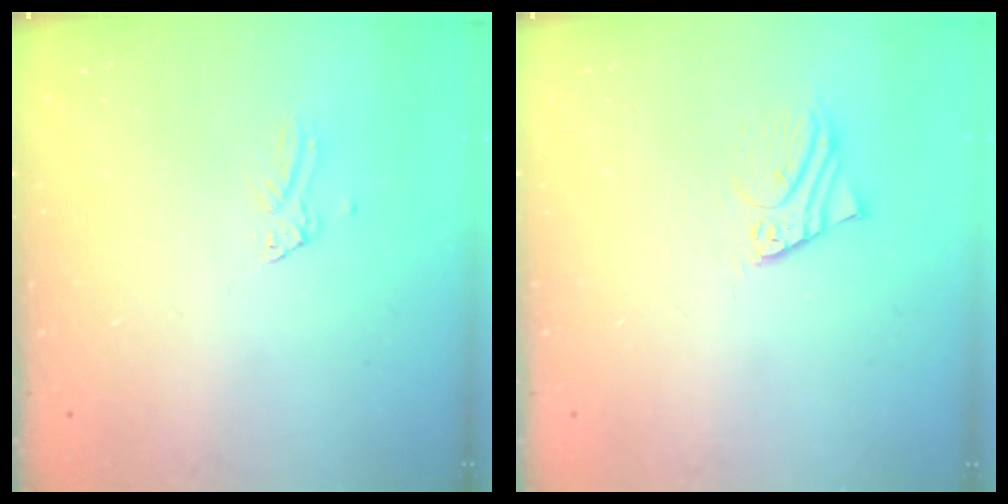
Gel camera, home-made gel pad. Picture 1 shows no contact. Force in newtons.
{"total": 2.4, "press": 2.4, "slide": 0.1}